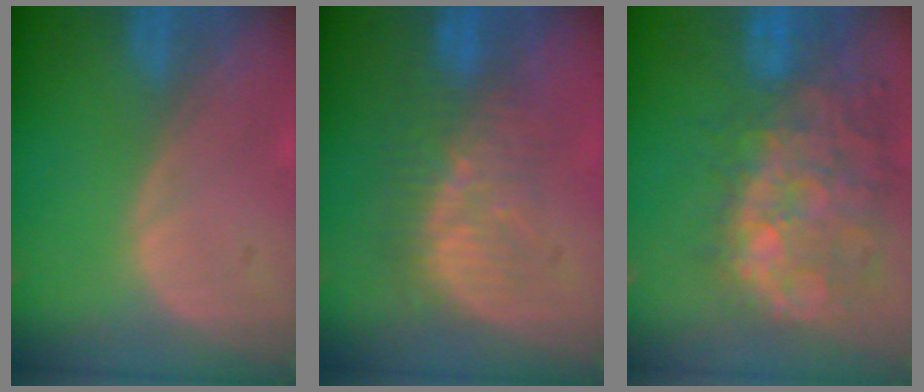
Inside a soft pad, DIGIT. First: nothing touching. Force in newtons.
{"total": 8.0, "press": 7.6, "slide": 2.6}
{"total": 12.9, "press": 11.6, "slide": 5.8}